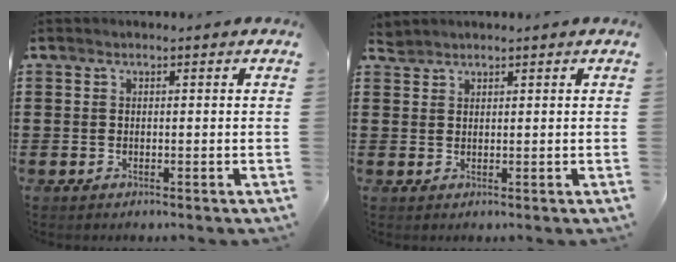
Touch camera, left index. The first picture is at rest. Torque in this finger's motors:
{"motor_torque": [0.06, 0.00, 0.00, -0.03]}